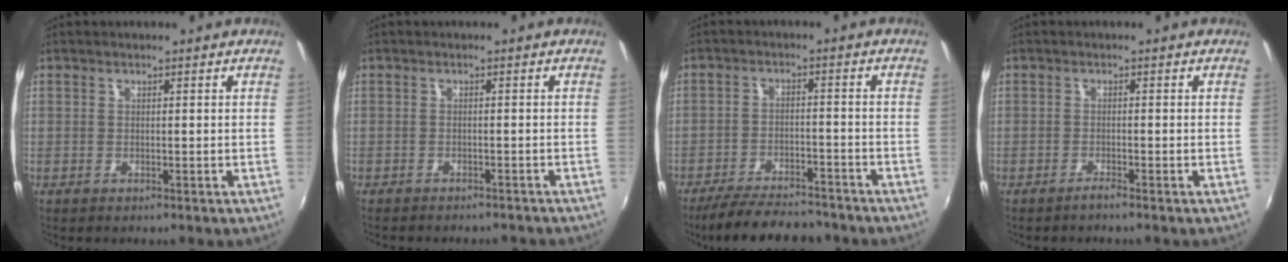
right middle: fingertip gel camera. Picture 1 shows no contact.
{"total": 6.2, "force": [-5.6, 1.7, 2.2], "torque": [-0.051, -0.012, -0.075]}
{"total": 13.0, "force": [-11.3, 3.6, 5.4], "torque": [-0.125, -0.008, -0.173]}
{"total": 1.0, "force": [-1.0, -0.2, 0.3], "torque": [-0.008, -0.003, -0.021]}